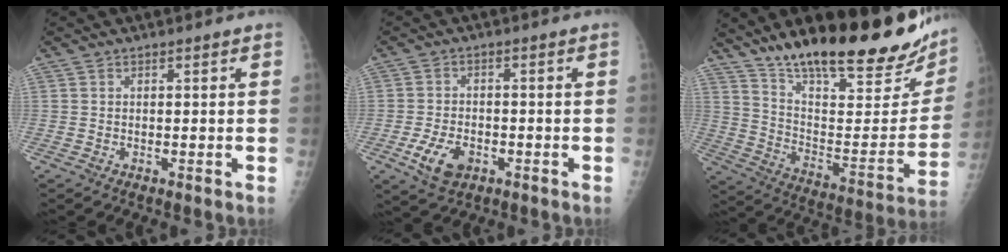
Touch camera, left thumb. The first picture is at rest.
{"total": 6.8, "force": [-2.8, 4.3, 4.4], "torque": [-0.076, 0.005, -0.046]}
{"total": 31.4, "force": [22.4, 8.7, 20.2], "torque": [-0.279, -0.084, 0.340]}